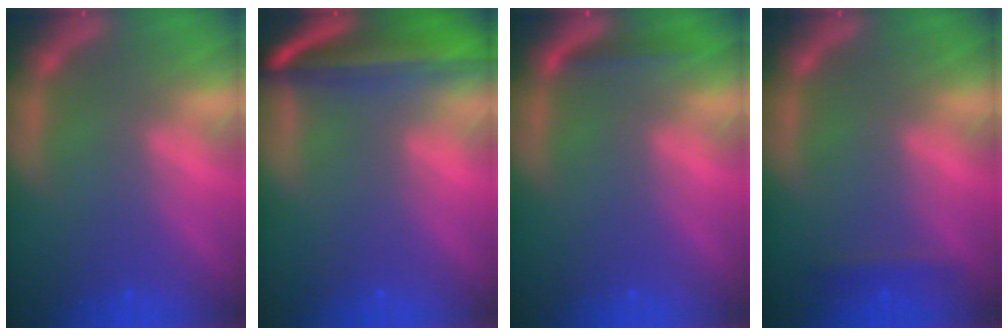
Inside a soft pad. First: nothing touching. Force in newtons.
{"total": 9.5}
{"total": 1.4}
{"total": 1.4}